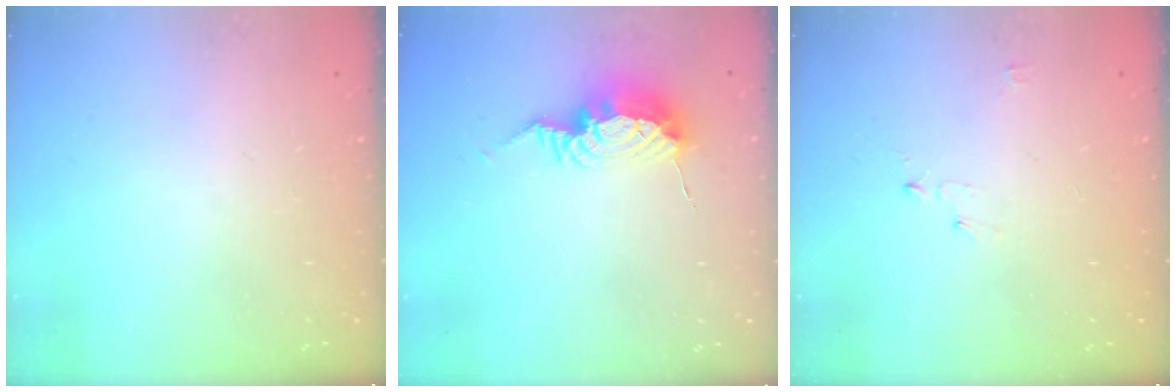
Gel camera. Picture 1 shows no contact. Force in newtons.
{"total": 10.5, "press": 10.4, "slide": 1.1}
{"total": 2.5, "press": 2.5, "slide": 0.3}